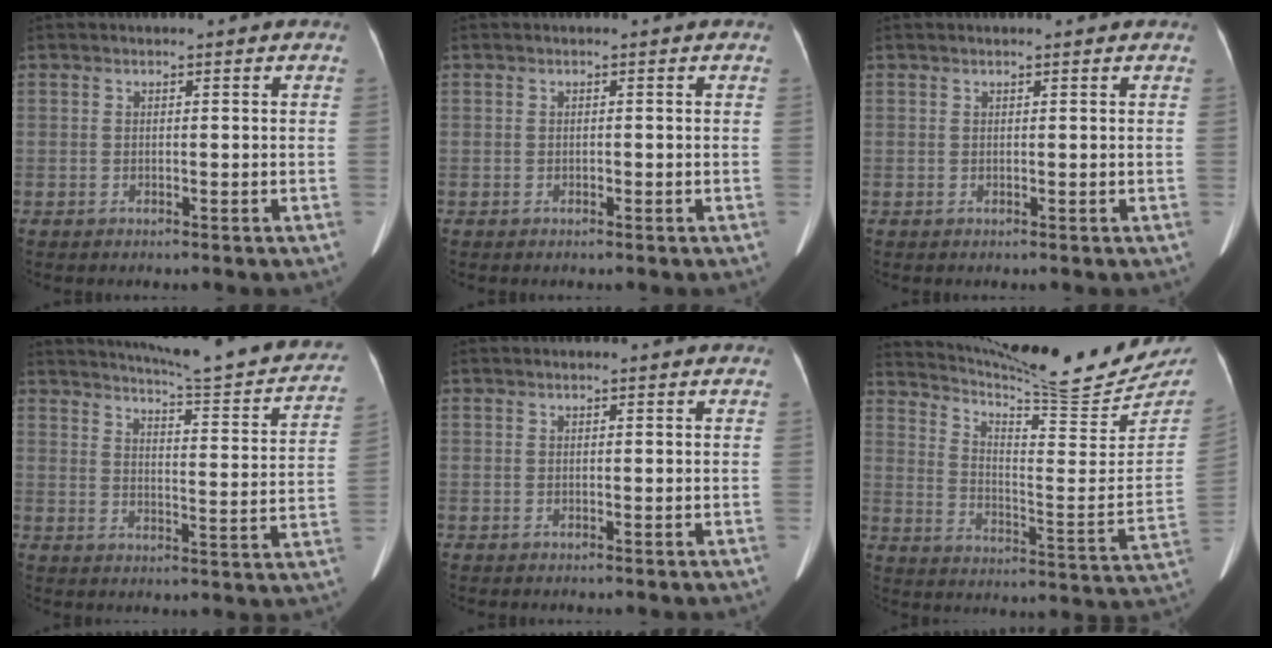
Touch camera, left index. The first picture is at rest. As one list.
[{"total": 0.0}, {"total": 1.2, "force": [1.0, 0.1, 0.6], "torque": [-0.011, 0.016, 0.018]}, {"total": 22.1, "force": [19.9, 1.7, 9.5], "torque": [-0.129, -0.057, 0.238]}, {"total": 1.6, "force": [1.4, 0.1, 0.7], "torque": [-0.011, 0.018, 0.022]}, {"total": 23.1, "force": [21.6, 1.1, 8.0], "torque": [-0.136, -0.088, 0.298]}]